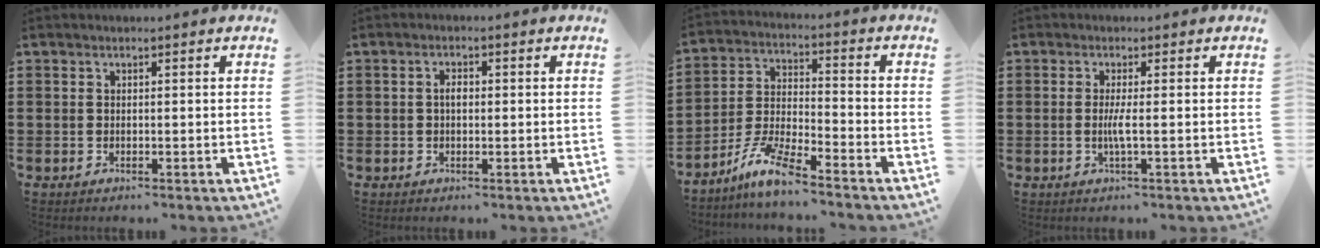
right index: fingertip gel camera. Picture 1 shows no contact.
{"total": 1.8, "force": [0.0, 0.9, 1.5], "torque": [-0.031, 0.005, -0.001]}
{"total": 7.4, "force": [-6.2, 0.3, 4.0], "torque": [-0.100, -0.011, -0.124]}
{"total": 2.4, "force": [-0.3, -0.2, 2.4], "torque": [-0.050, -0.010, -0.010]}